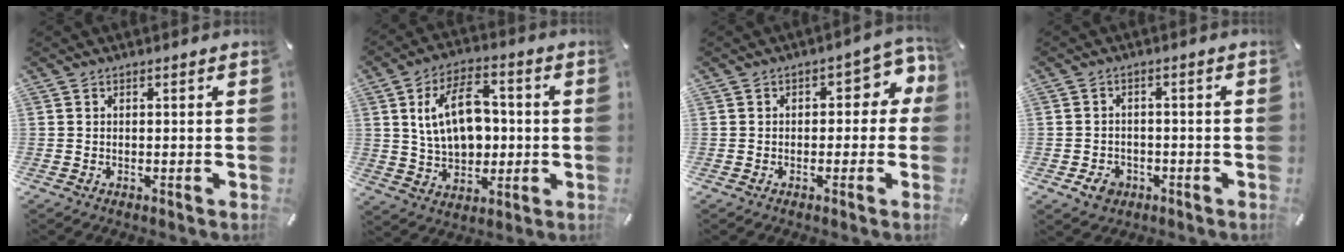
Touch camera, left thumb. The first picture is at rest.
{"total": 14.4, "force": [1.7, 10.0, 10.2], "torque": [-0.184, 0.014, 0.032]}
{"total": 6.6, "force": [1.2, 4.1, 5.0], "torque": [-0.060, -0.001, 0.012]}
{"total": 4.2, "force": [-2.0, 3.3, 1.4], "torque": [-0.027, 0.009, -0.038]}